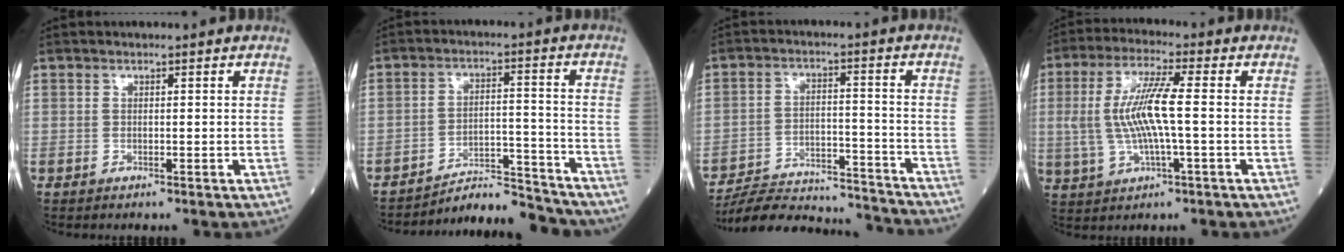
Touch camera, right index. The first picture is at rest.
{"total": 6.2, "force": [-6.1, 0.7, -0.9], "torque": [0.021, 0.021, -0.095]}
{"total": 17.7, "force": [-17.2, 1.9, 3.4], "torque": [-0.064, 0.009, -0.252]}
{"total": 10.1, "force": [0.2, 1.5, 10.0], "torque": [-0.215, 0.009, 0.002]}